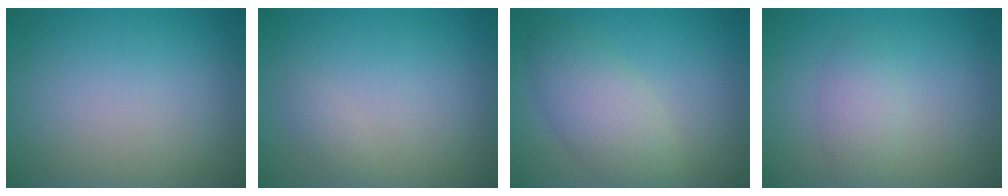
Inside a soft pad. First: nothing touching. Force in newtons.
{"total": 0.8, "press": 0.8, "slide": 0.0}
{"total": 4.6, "press": 4.6, "slide": 0.2}
{"total": 3.4, "press": 3.4, "slide": 0.1}